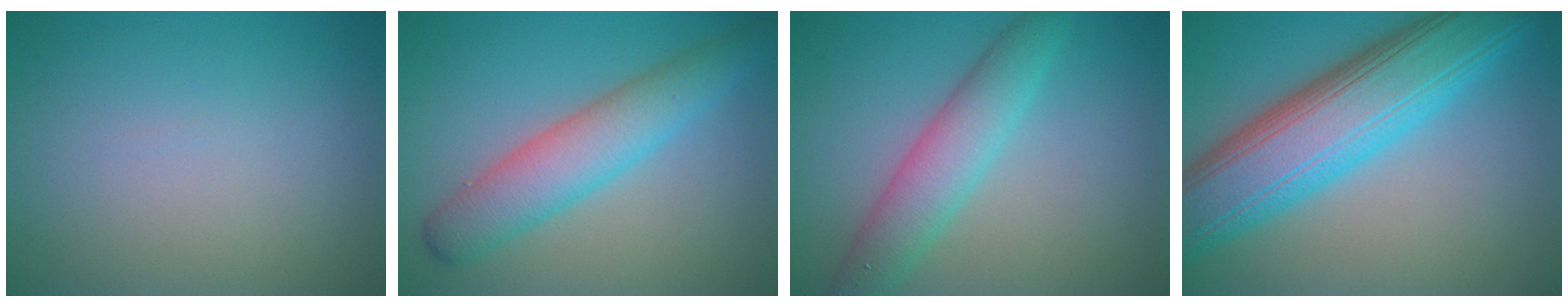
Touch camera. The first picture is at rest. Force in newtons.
{"total": 5.3, "press": 5.3, "slide": 0.1}
{"total": 4.6, "press": 4.6, "slide": 0.1}
{"total": 11.1, "press": 11.1, "slide": 0.3}